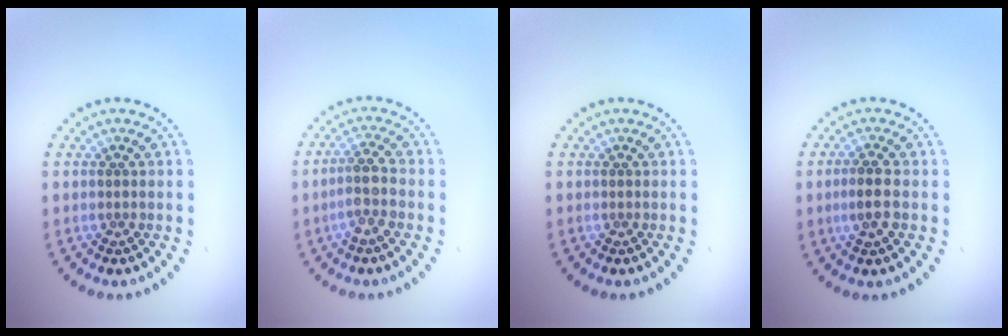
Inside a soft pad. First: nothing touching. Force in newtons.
{"total": 2.5, "press": 2.2, "slide": 1.2}
{"total": 0.0}
{"total": 2.4, "press": 2.3, "slide": 0.8}